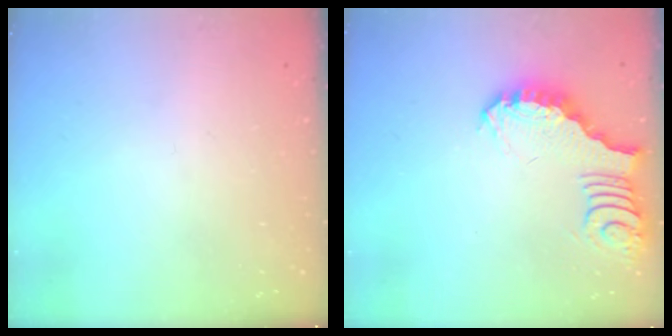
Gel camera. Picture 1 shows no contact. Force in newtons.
{"total": 4.7, "press": 4.7, "slide": 0.5}